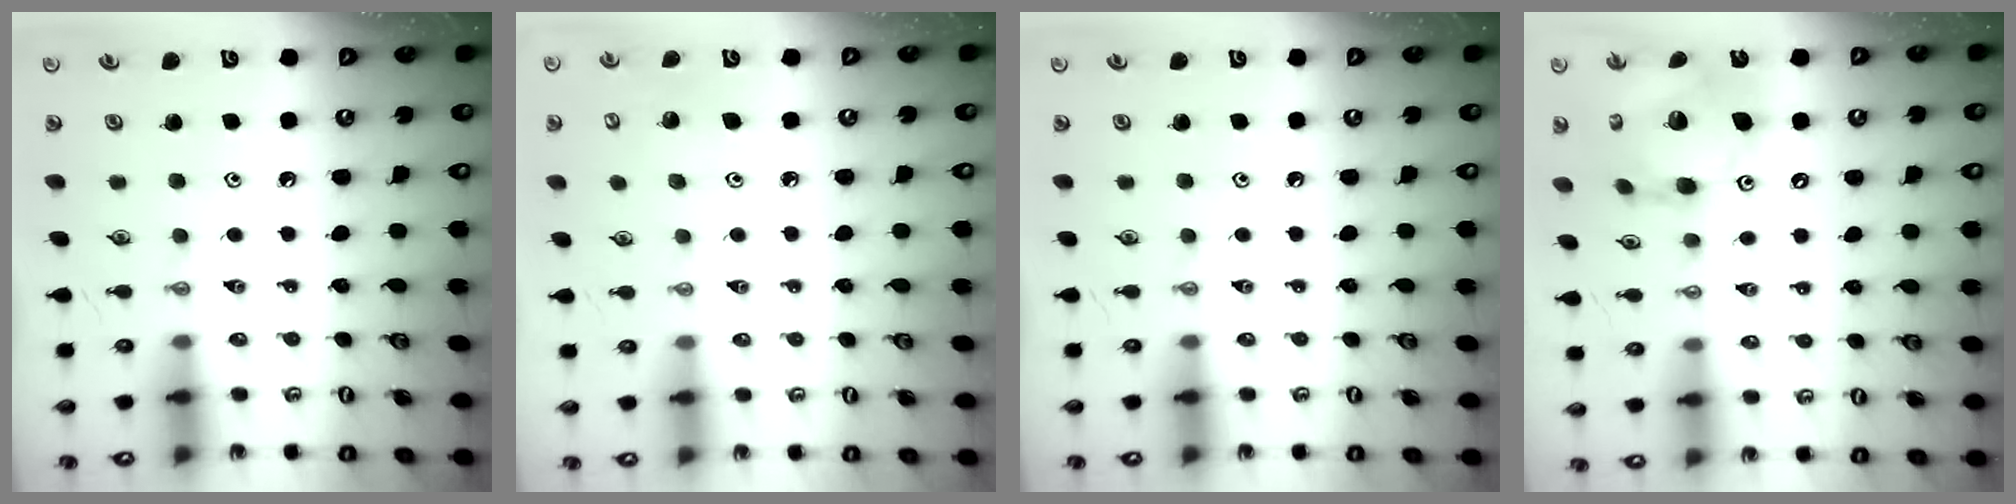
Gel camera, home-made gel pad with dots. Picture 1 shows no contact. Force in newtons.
{"total": 5.5, "press": 5.3, "slide": 1.6}
{"total": 0.0}
{"total": 14.9, "press": 14.8, "slide": 1.4}